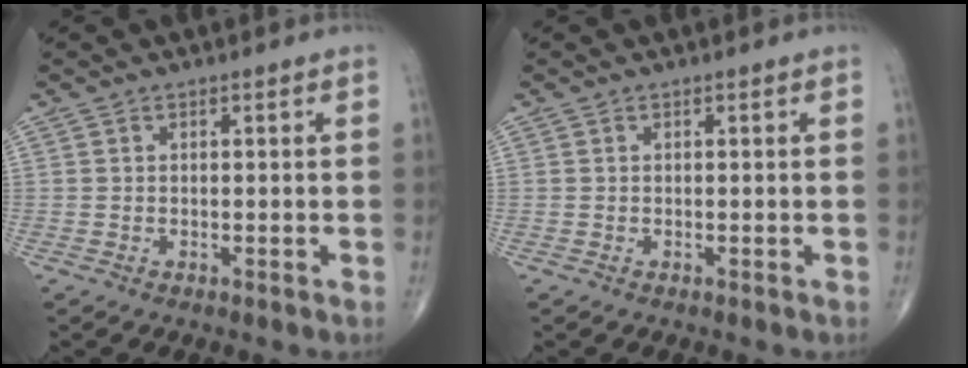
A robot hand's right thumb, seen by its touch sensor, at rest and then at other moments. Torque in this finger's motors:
{"motor_torque": [0.00, -0.14, 0.13, 0.02, -0.01]}